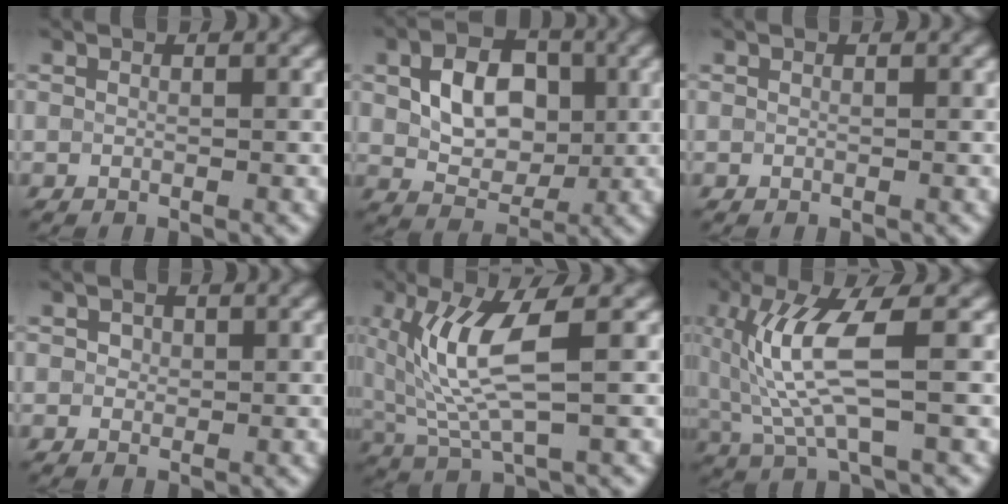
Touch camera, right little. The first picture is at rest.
{"total": 6.0, "force": [0.7, 4.1, 4.3], "torque": [-0.078, 0.003, 0.009]}
{"total": 0.0}
{"total": 1.0, "force": [0.3, 0.8, 0.4], "torque": [-0.001, 0.005, 0.000]}
{"total": 6.6, "force": [1.3, 1.5, 6.3], "torque": [-0.139, -0.007, 0.031]}
{"total": 6.7, "force": [0.8, 1.3, 6.5], "torque": [-0.149, -0.005, 0.024]}